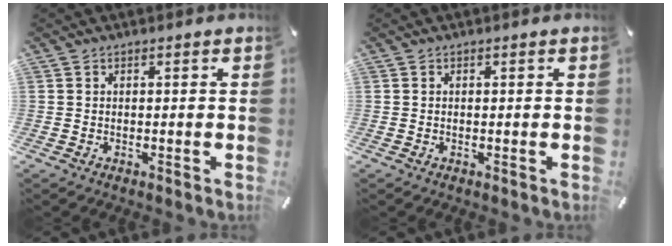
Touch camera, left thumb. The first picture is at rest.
{"total": 0.0}